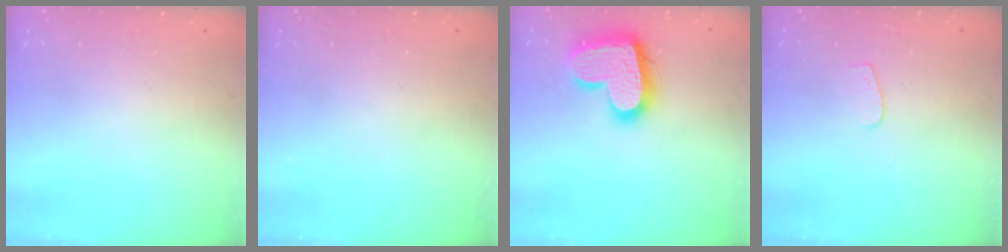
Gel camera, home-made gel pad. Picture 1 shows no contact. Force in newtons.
{"total": 0.0}
{"total": 18.3, "press": 18.2, "slide": 1.7}
{"total": 3.7, "press": 3.7, "slide": 0.3}